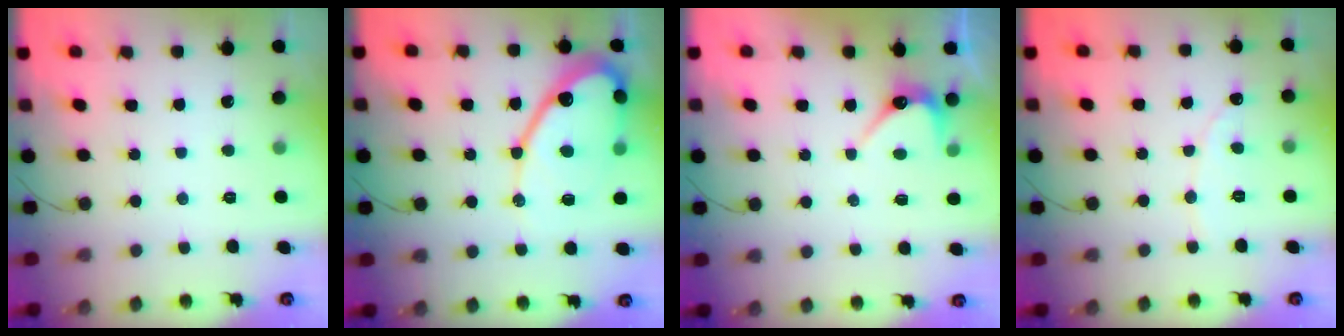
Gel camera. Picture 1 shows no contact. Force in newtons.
{"total": 15.8, "press": 15.8, "slide": 1.2}
{"total": 3.9, "press": 3.9, "slide": 0.3}
{"total": 2.1, "press": 2.1, "slide": 0.1}